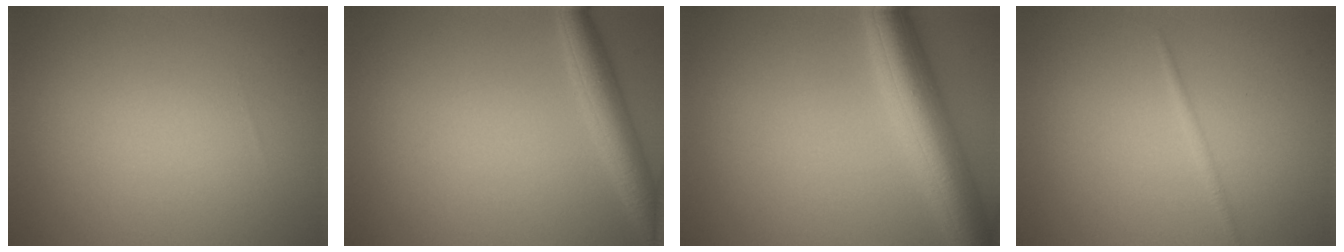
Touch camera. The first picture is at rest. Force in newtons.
{"total": 3.2, "press": 3.2, "slide": 0.1}
{"total": 7.2, "press": 7.2, "slide": 0.2}
{"total": 0.7, "press": 0.7, "slide": 0.1}